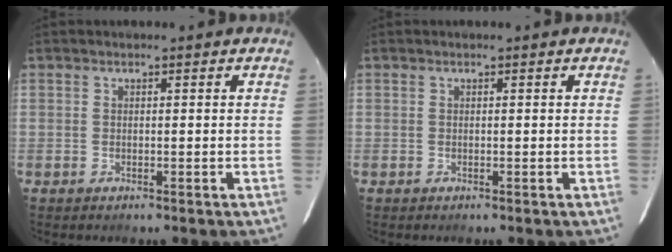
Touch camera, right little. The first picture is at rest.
{"total": 0.0}